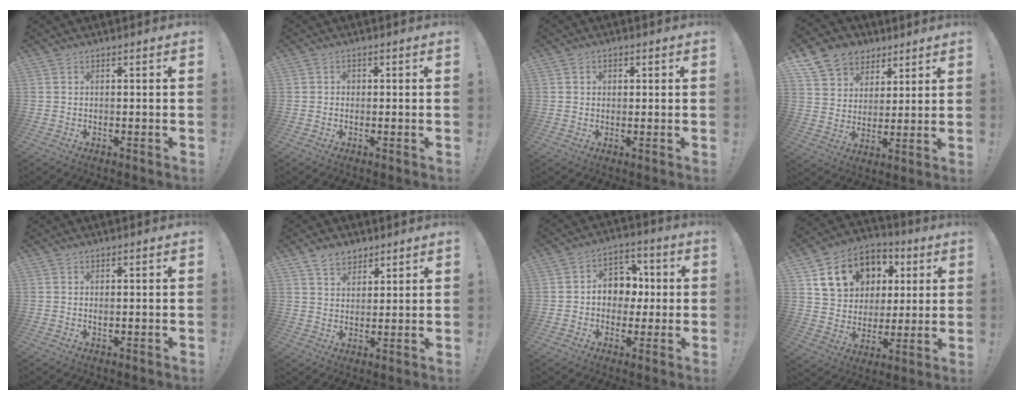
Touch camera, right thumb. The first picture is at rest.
{"total": 1.1, "force": [-0.3, 1.0, 0.5], "torque": [-0.014, 0.008, -0.005]}
{"total": 1.8, "force": [0.5, 1.6, 0.7], "torque": [-0.007, 0.000, 0.007]}
{"total": 11.0, "force": [6.6, 8.5, 2.5], "torque": [-0.041, -0.045, 0.134]}
{"total": 0.6, "force": [0.3, 0.2, 0.5], "torque": [-0.002, -0.003, 0.004]}
{"total": 6.9, "force": [4.8, 4.5, 1.8], "torque": [-0.029, -0.026, 0.093]}
{"total": 9.8, "force": [0.3, 8.6, 4.6], "torque": [-0.058, 0.010, 0.015]}
{"total": 17.3, "force": [7.7, 13.5, 7.6], "torque": [-0.113, -0.023, 0.166]}